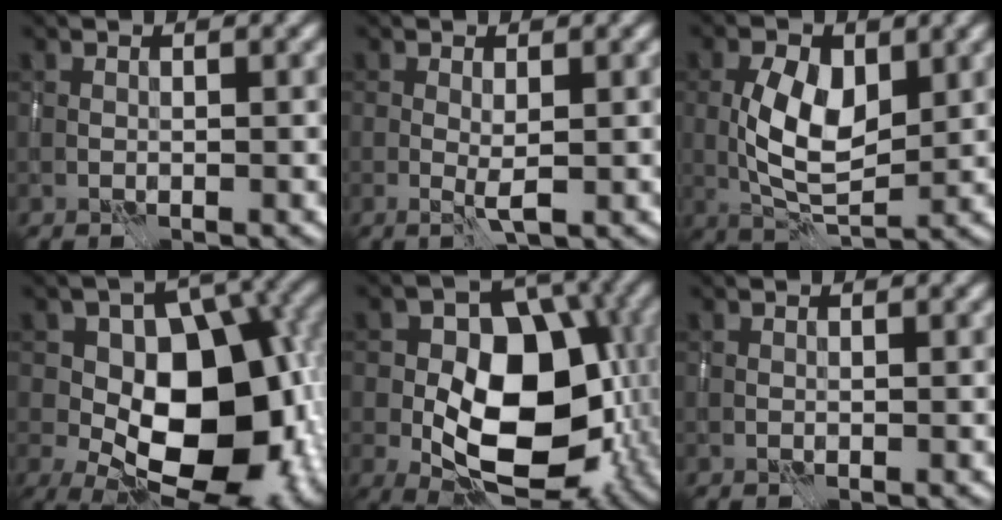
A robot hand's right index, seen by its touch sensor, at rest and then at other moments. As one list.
[{"total": 1.2, "force": [-0.1, 0.0, 1.2], "torque": [-0.023, -0.005, -0.003]}, {"total": 6.0, "force": [0.6, 3.2, 5.0], "torque": [-0.100, -0.002, 0.011]}, {"total": 13.9, "force": [-2.2, 8.7, 10.7], "torque": [-0.131, 0.001, -0.050]}, {"total": 13.1, "force": [-2.2, 8.7, 9.5], "torque": [-0.133, -0.007, -0.044]}, {"total": 0.0}]